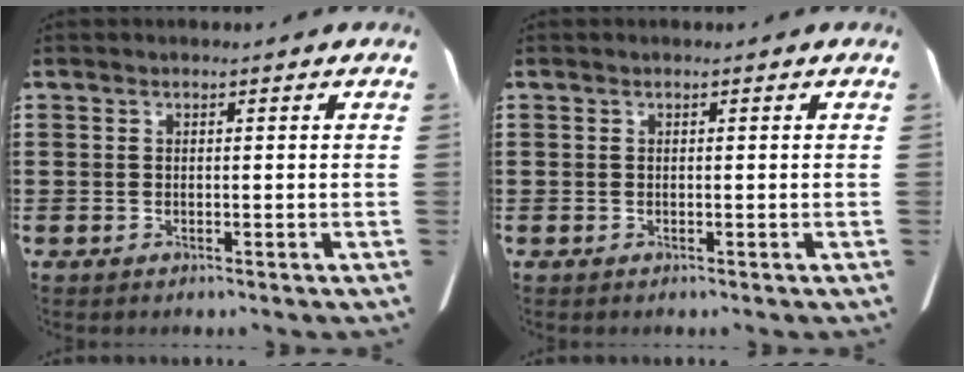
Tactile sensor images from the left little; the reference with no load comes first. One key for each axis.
{"total": 0.0}